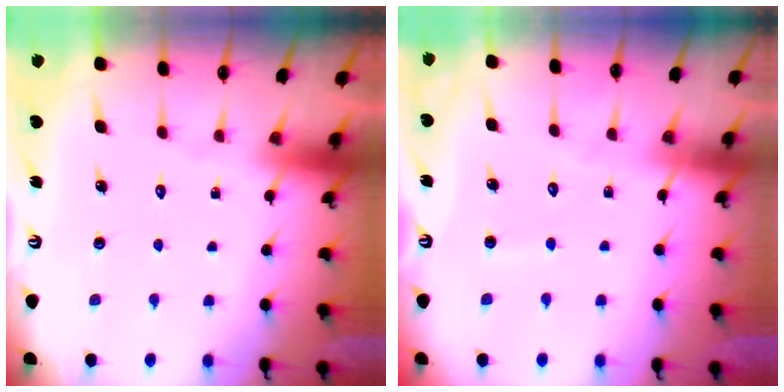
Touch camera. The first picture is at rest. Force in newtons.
{"total": 3.0, "press": 3.0, "slide": 0.4}